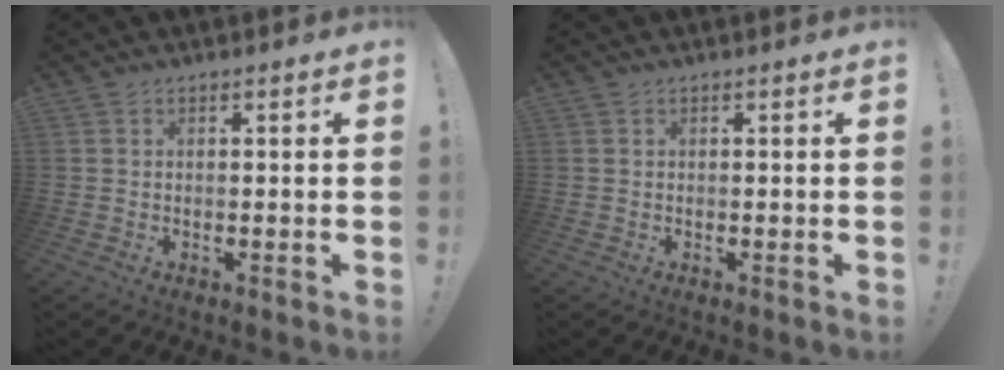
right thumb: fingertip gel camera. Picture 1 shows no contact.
{"total": 0.0}